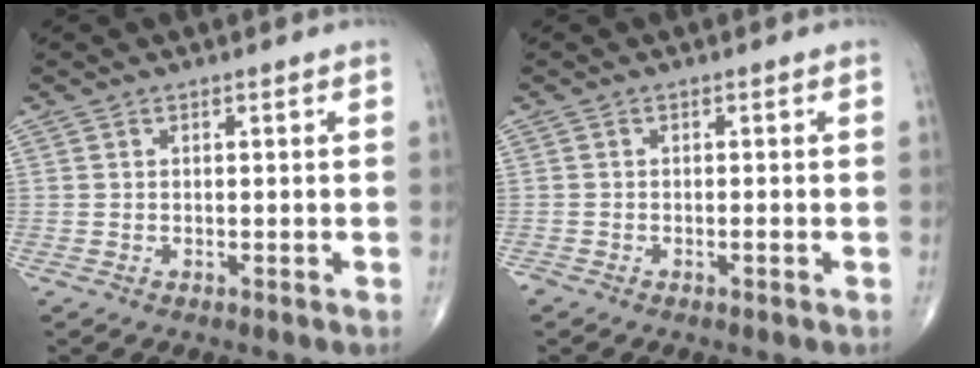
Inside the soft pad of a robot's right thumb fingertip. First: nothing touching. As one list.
[{"total": 0.8, "force": [-0.6, 0.1, 0.5], "torque": [-0.007, 0.002, -0.011]}]